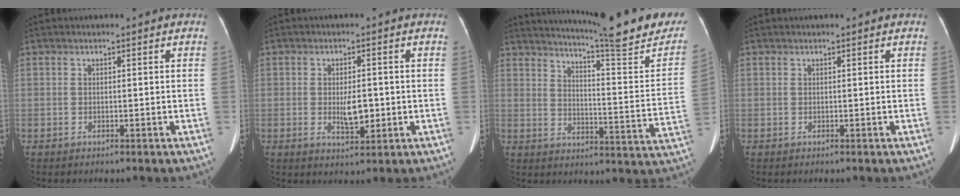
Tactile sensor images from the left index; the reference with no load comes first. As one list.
[{"total": 4.3, "force": [-0.5, 1.6, 3.9], "torque": [-0.070, -0.005, -0.003]}, {"total": 22.5, "force": [19.8, 0.2, 10.6], "torque": [-0.151, -0.075, 0.249]}, {"total": 0.0}]